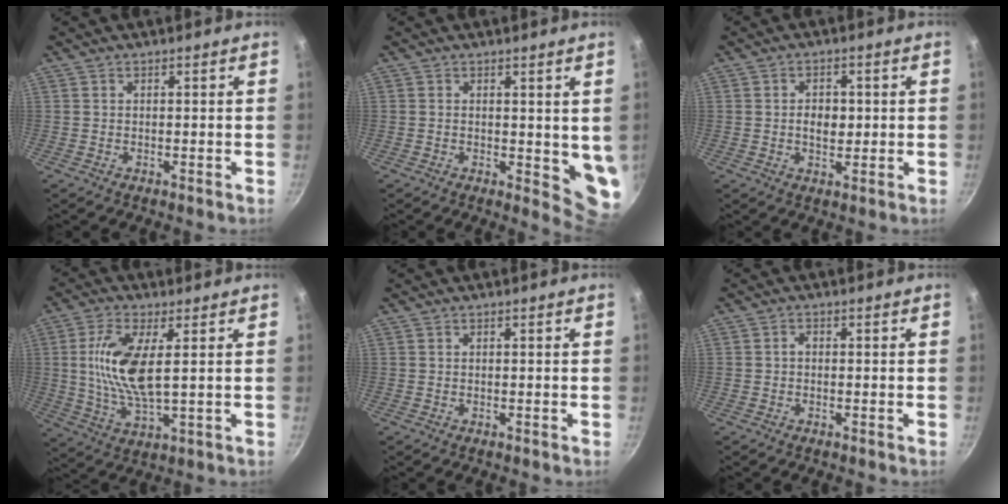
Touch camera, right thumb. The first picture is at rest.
{"total": 5.7, "force": [0.8, 2.8, 4.9], "torque": [-0.055, -0.023, 0.008]}
{"total": 4.5, "force": [0.2, 2.9, 3.4], "torque": [-0.039, -0.002, 0.000]}
{"total": 11.8, "force": [2.2, 4.3, 10.8], "torque": [-0.224, -0.008, 0.045]}
{"total": 0.0}
{"total": 1.1, "force": [-0.1, 0.9, 0.7], "torque": [-0.010, 0.007, -0.003]}